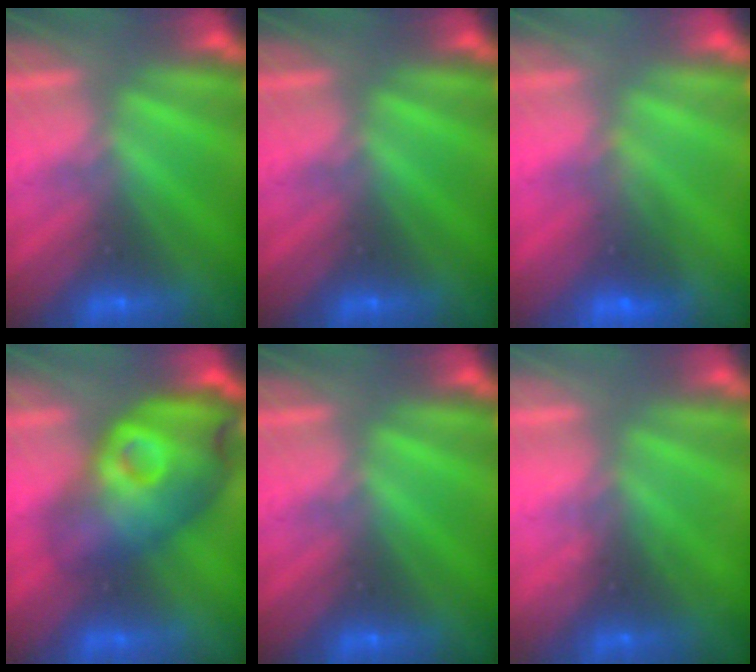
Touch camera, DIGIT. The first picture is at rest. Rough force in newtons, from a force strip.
{"total": 0.0}
{"total": 1.8}
{"total": 3.9}
{"total": 0.0}
{"total": 2.3}